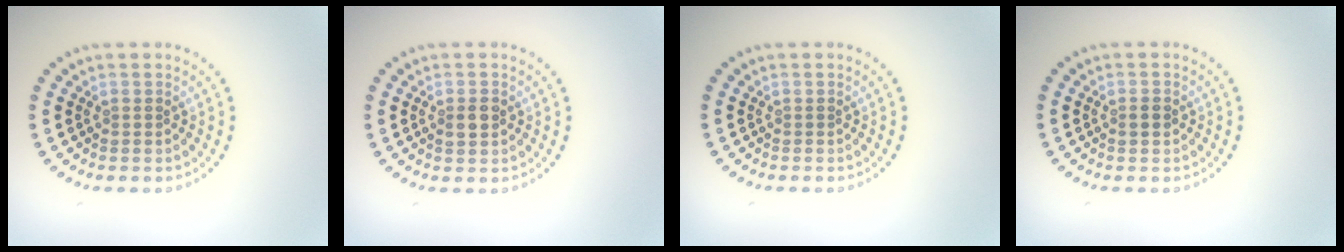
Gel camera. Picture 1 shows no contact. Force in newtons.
{"total": 1.6, "press": 1.6, "slide": 0.1}
{"total": 0.0}
{"total": 1.3, "press": 1.3, "slide": 0.0}